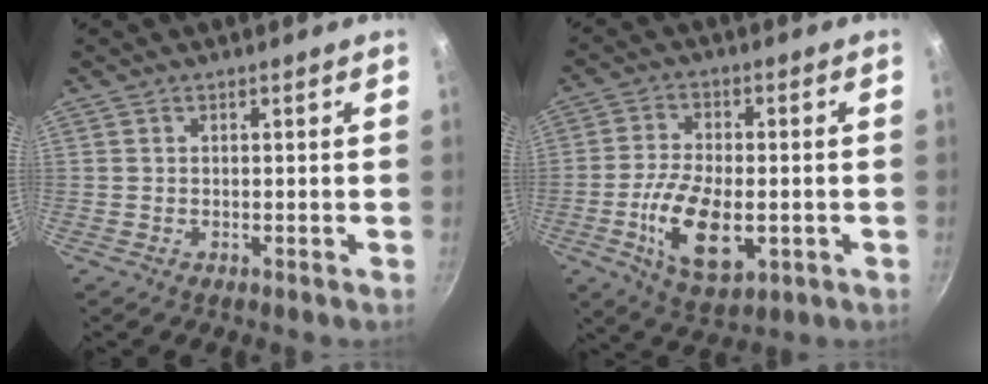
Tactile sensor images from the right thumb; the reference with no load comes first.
{"total": 12.6, "force": [-3.0, 6.3, 10.5], "torque": [-0.186, -0.003, -0.045]}